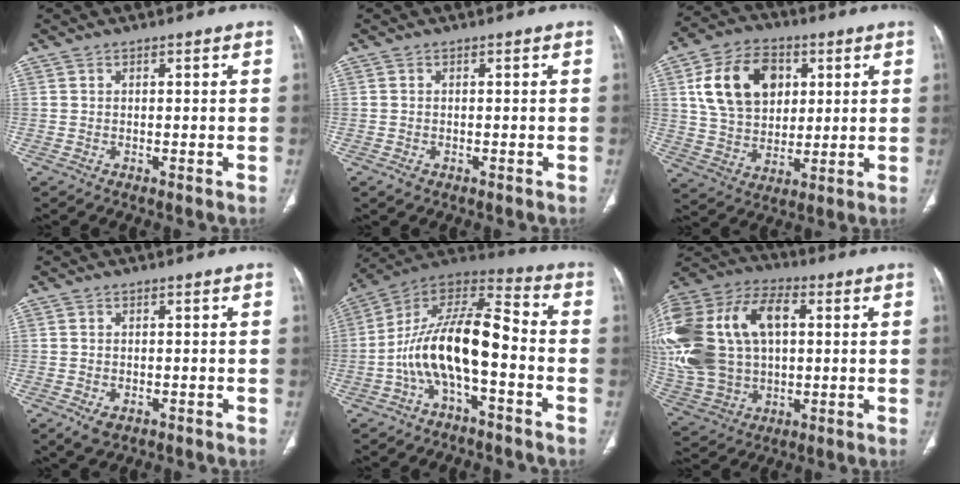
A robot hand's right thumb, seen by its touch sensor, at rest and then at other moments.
{"total": 1.3, "force": [-0.6, 0.9, 0.7], "torque": [-0.017, 0.000, -0.008]}
{"total": 16.2, "force": [4.7, 11.8, 10.1], "torque": [-0.147, -0.001, 0.086]}
{"total": 3.1, "force": [-1.4, 1.9, 2.0], "torque": [-0.038, -0.001, -0.014]}
{"total": 16.3, "force": [-4.2, 6.4, 14.4], "torque": [-0.260, 0.072, -0.080]}
{"total": 29.0, "force": [4.2, 18.8, 21.7], "torque": [-0.488, 0.035, 0.090]}